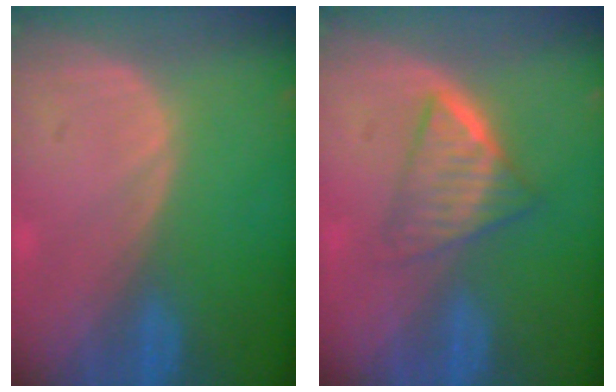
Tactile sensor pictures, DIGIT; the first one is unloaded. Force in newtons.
{"total": 6.4, "press": 5.4, "slide": 3.4}